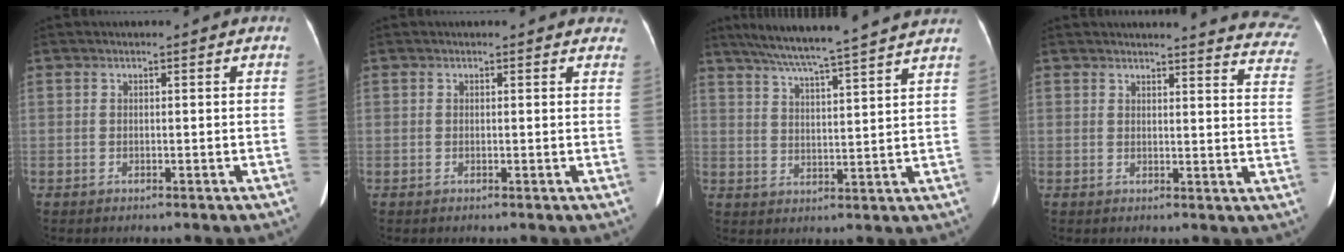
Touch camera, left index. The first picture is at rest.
{"total": 4.7, "force": [4.1, 2.0, 1.0], "torque": [0.003, 0.003, 0.025]}
{"total": 18.2, "force": [16.0, -1.0, 8.7], "torque": [-0.152, 0.007, 0.221]}
{"total": 18.1, "force": [17.6, 2.0, 3.8], "torque": [-0.017, -0.101, 0.164]}